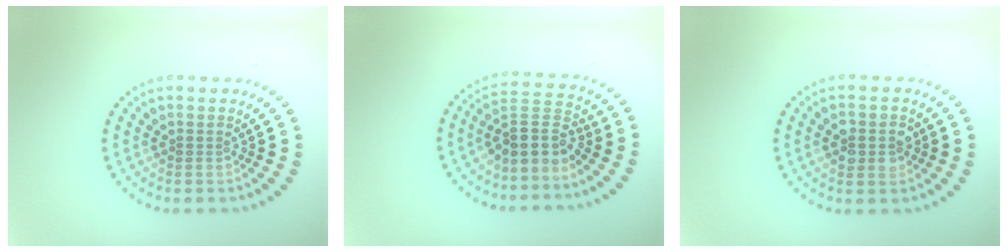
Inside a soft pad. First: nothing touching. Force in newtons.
{"total": 4.0, "press": 3.3, "slide": 2.1}
{"total": 2.8, "press": 2.8, "slide": 0.3}